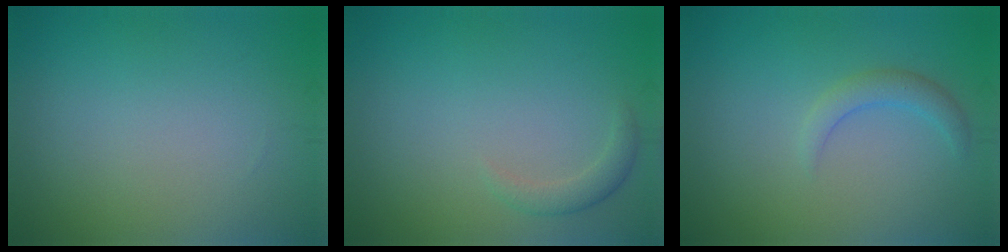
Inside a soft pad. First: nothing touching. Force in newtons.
{"total": 1.5, "press": 1.5, "slide": 0.1}
{"total": 1.9, "press": 1.9, "slide": 0.2}